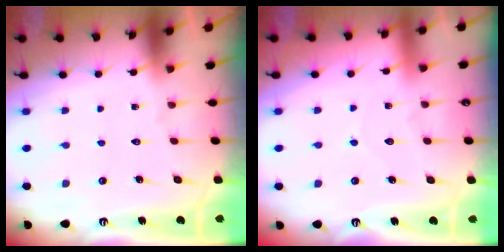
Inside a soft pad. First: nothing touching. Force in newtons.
{"total": 4.0, "press": 4.0, "slide": 0.4}